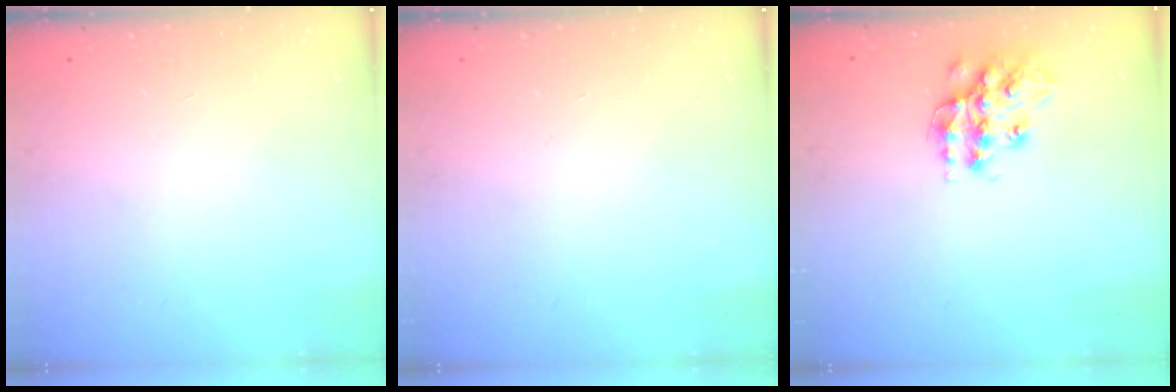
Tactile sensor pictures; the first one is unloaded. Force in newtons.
{"total": 0.0}
{"total": 15.2, "press": 15.2, "slide": 0.9}